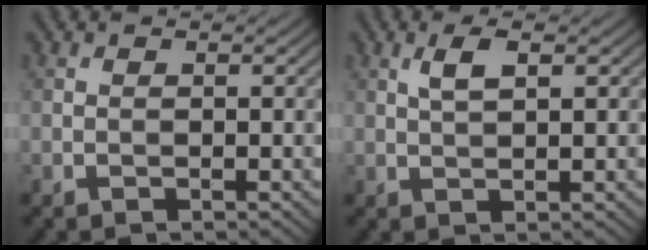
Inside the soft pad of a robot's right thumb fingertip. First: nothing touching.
{"total": 2.6, "force": [1.1, 0.7, 2.2], "torque": [-0.047, 0.004, 0.022]}